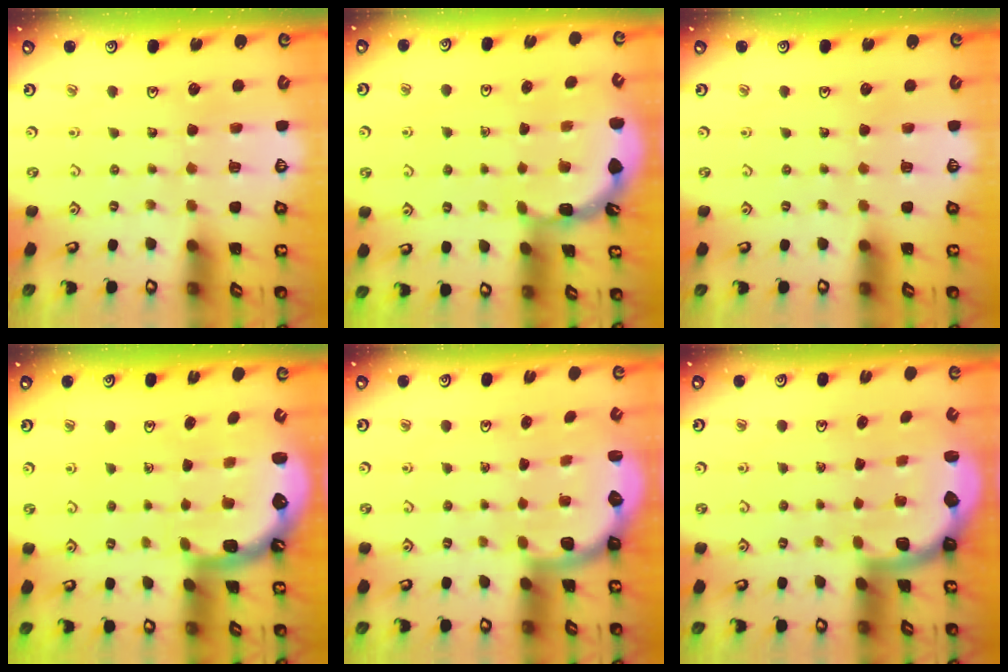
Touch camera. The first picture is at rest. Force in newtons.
{"total": 2.2, "press": 2.2, "slide": 0.1}
{"total": 0.0}
{"total": 1.9, "press": 1.8, "slide": 0.6}
{"total": 2.6, "press": 2.3, "slide": 1.2}
{"total": 2.0, "press": 2.0, "slide": 0.5}